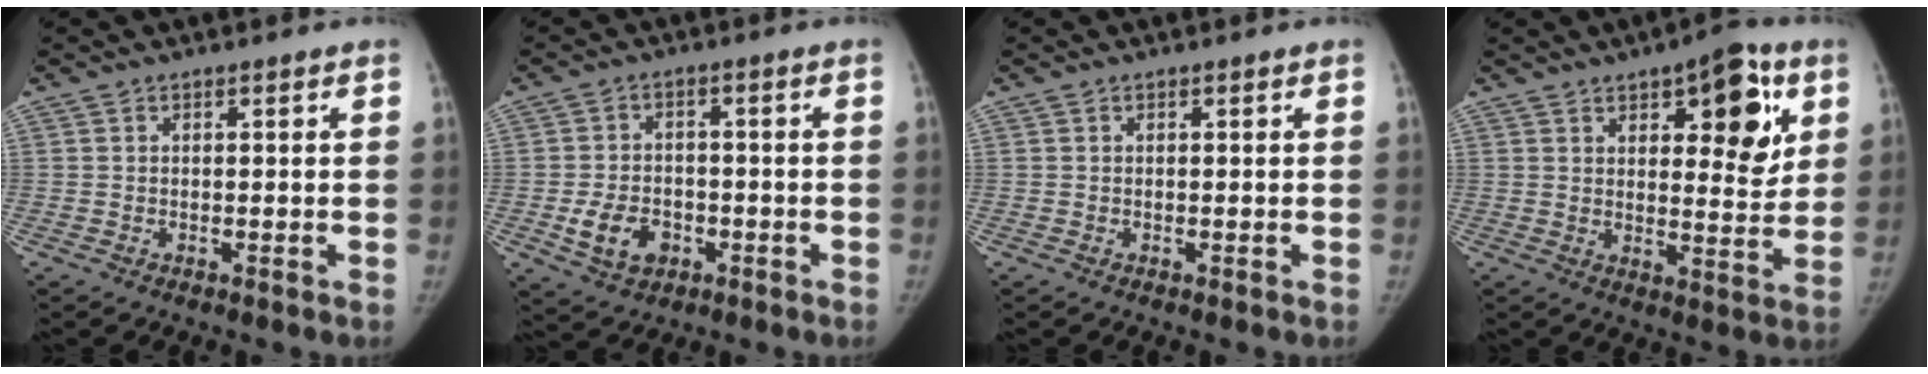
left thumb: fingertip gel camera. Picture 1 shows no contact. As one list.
[{"total": 7.5, "force": [-2.6, 5.5, 4.3], "torque": [-0.064, 0.013, -0.040]}, {"total": 0.0}, {"total": 14.4, "force": [6.1, 6.1, 11.5], "torque": [-0.106, -0.022, 0.078]}]